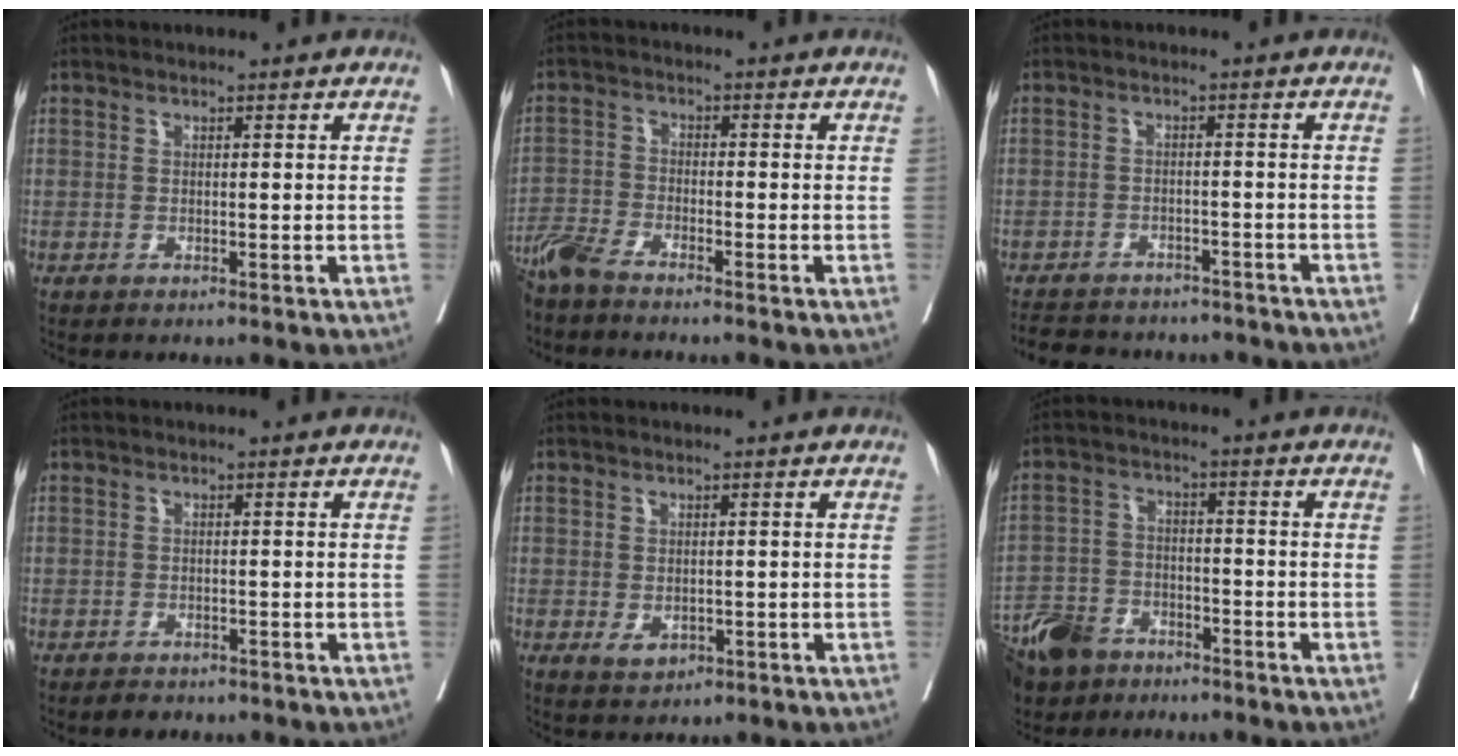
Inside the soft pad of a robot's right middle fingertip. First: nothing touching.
{"total": 4.4, "force": [-4.0, 0.4, 1.9], "torque": [-0.039, -0.014, -0.086]}
{"total": 13.6, "force": [-12.2, 4.6, 4.1], "torque": [-0.083, 0.006, -0.154]}
{"total": 1.8, "force": [-1.5, 0.9, 0.4], "torque": [-0.010, -0.001, -0.020]}
{"total": 2.3, "force": [-0.6, 1.7, 1.5], "torque": [-0.022, -0.002, 0.000]}
{"total": 11.3, "force": [-8.5, 5.7, 4.7], "torque": [-0.098, -0.013, -0.153]}